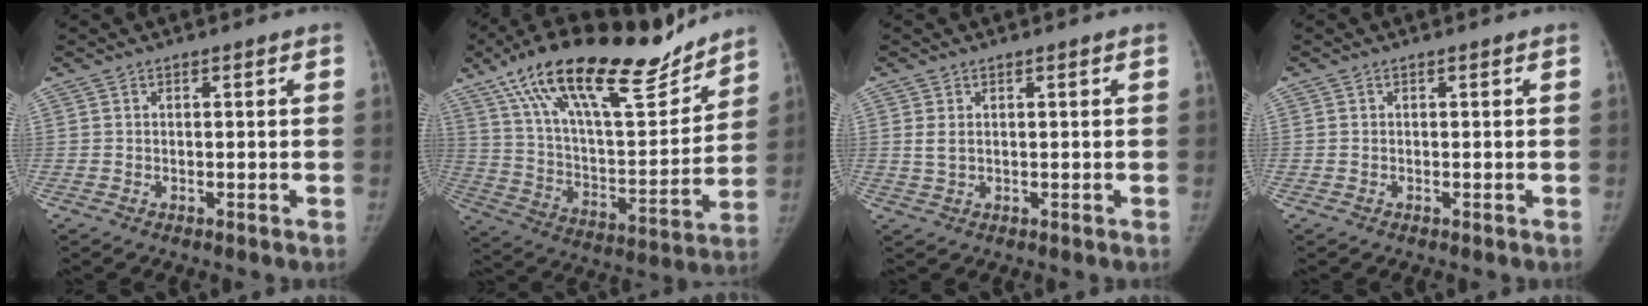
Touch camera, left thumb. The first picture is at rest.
{"total": 27.5, "force": [20.0, 8.7, 16.8], "torque": [-0.246, -0.059, 0.336]}
{"total": 2.1, "force": [0.5, 1.3, 1.5], "torque": [-0.031, 0.000, 0.015]}
{"total": 0.0}